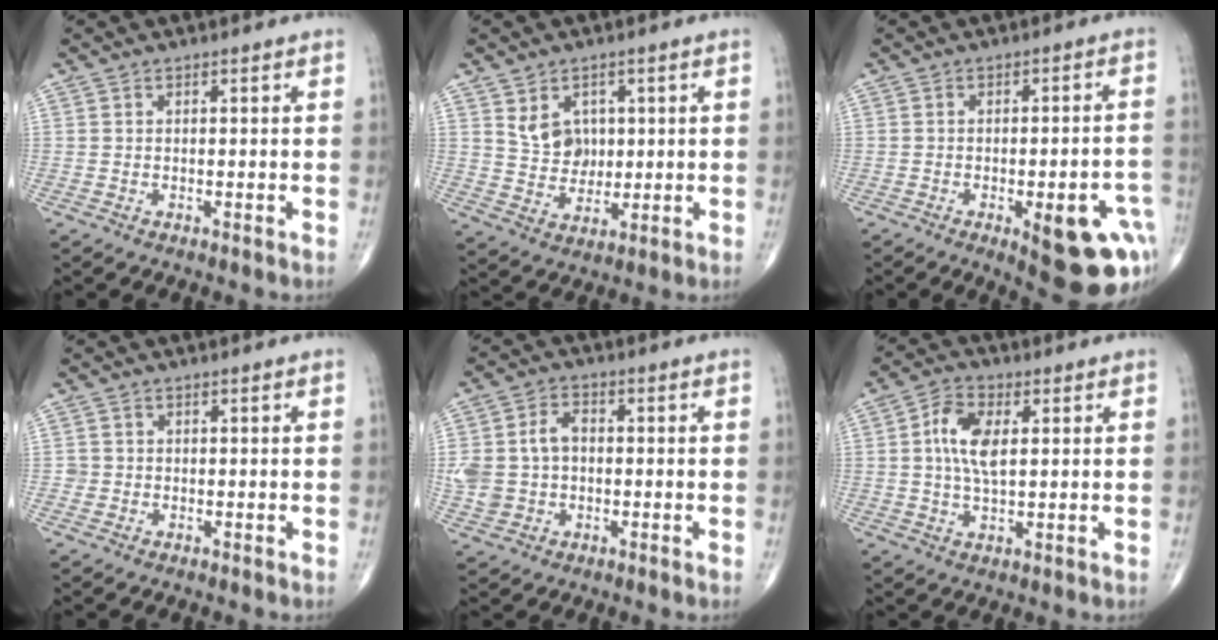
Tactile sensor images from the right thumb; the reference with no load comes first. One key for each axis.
{"total": 6.7, "fx": 2.1, "fy": 5.3, "fz": 3.5, "tx": -0.032, "ty": -0.016, "tz": 0.047}
{"total": 15.7, "fx": -6.1, "fy": 5.4, "fz": 13.4, "tx": -0.109, "ty": 0.026, "tz": -0.059}
{"total": 1.1, "fx": -0.2, "fy": 1.1, "fz": 0.0, "tx": 0.007, "ty": 0.006, "tz": -0.005}
{"total": 9.5, "fx": -0.1, "fy": 7.3, "fz": 6.2, "tx": -0.118, "ty": 0.022, "tz": 0.002}
{"total": 7.9, "fx": 1.4, "fy": 4.0, "fz": 6.6, "tx": -0.131, "ty": 0.003, "tz": 0.022}